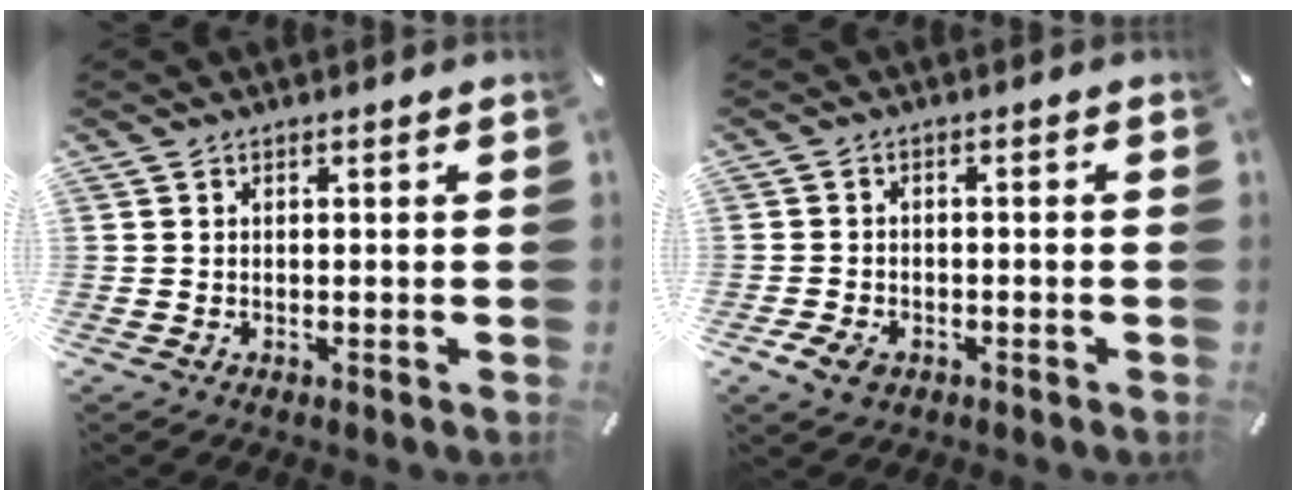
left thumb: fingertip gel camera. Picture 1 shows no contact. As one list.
[{"total": 3.5, "force": [-2.0, 2.4, 1.6], "torque": [-0.041, 0.006, -0.040]}]